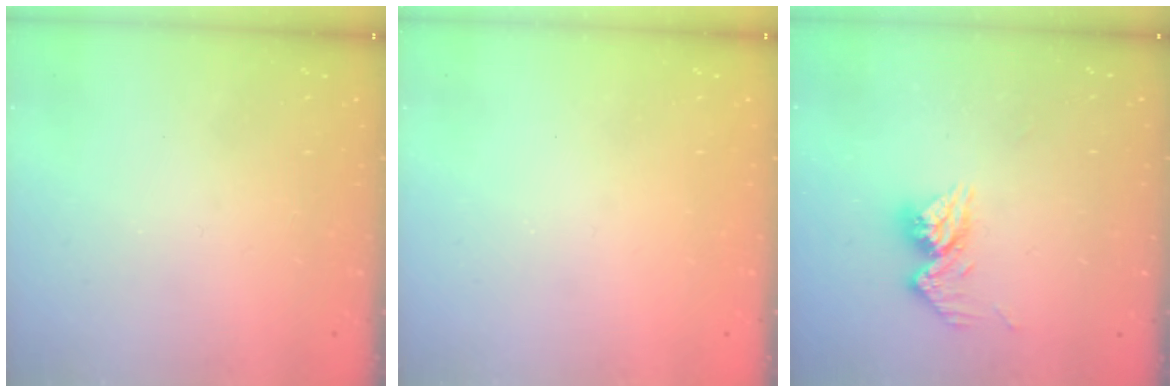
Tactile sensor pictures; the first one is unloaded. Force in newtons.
{"total": 0.0}
{"total": 10.3, "press": 10.3, "slide": 0.9}